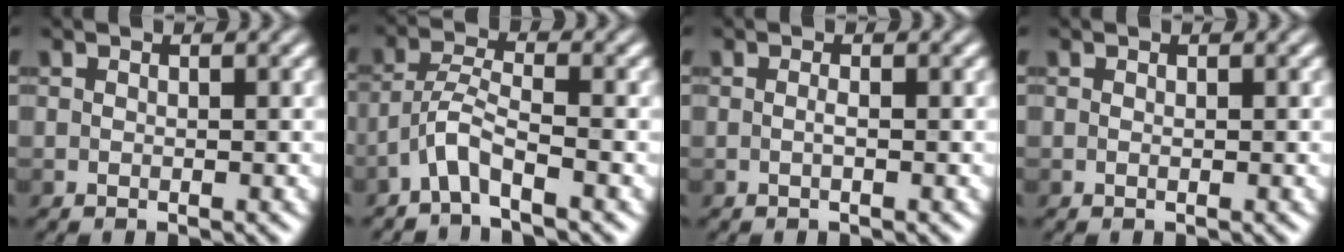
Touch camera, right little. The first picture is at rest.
{"total": 2.8, "force": [-2.2, 0.0, 1.8], "torque": [-0.045, 0.011, -0.048]}
{"total": 0.6, "force": [0.1, 0.1, 0.6], "torque": [-0.007, -0.001, -0.008]}
{"total": 0.0}